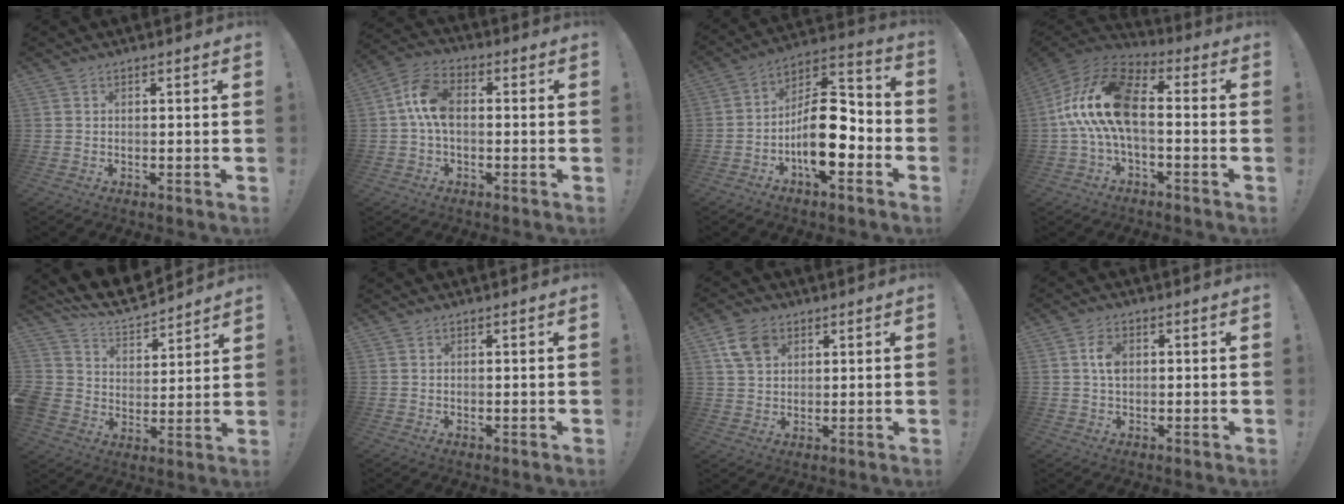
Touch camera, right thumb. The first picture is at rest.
{"total": 10.2, "force": [0.6, 6.3, 8.0], "torque": [-0.153, 0.007, 0.016]}
{"total": 17.5, "force": [-4.5, 8.2, 14.7], "torque": [-0.235, 0.028, -0.066]}
{"total": 17.8, "force": [0.3, 8.7, 15.5], "torque": [-0.294, 0.016, 0.012]}
{"total": 9.9, "force": [8.0, 4.9, 2.9], "torque": [-0.071, -0.064, 0.154]}
{"total": 0.0}
{"total": 8.7, "force": [4.2, 6.3, 4.3], "torque": [-0.075, -0.004, 0.086]}
{"total": 5.2, "force": [0.8, 3.5, 3.8], "torque": [-0.059, 0.006, 0.014]}